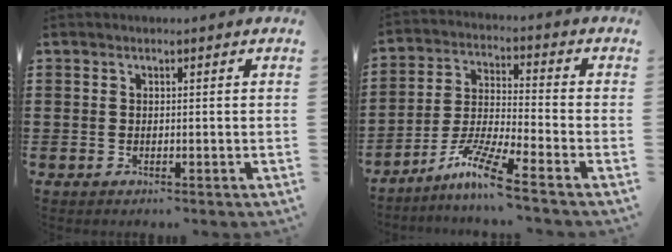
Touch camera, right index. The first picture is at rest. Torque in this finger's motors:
{"motor_torque": [-0.18, 0.47, 0.02, 0.01]}